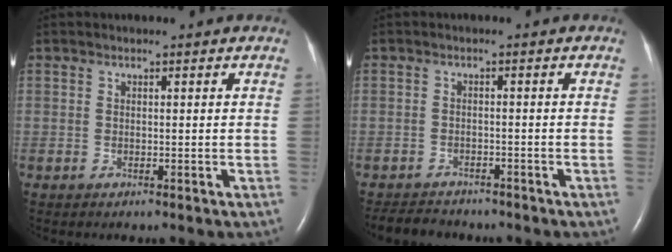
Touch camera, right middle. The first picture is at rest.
{"total": 5.5, "force": [-5.1, 1.7, 1.0], "torque": [-0.019, -0.011, -0.077]}